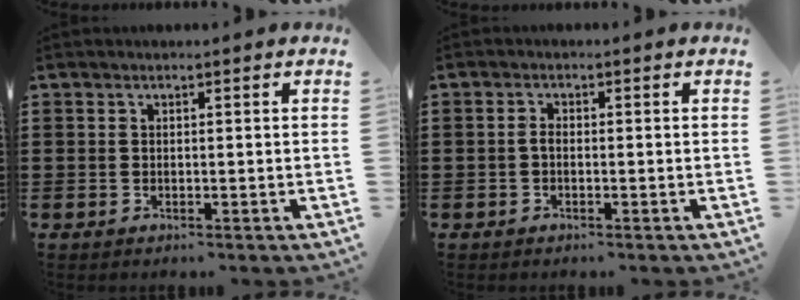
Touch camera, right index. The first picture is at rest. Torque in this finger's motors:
{"motor_torque": [0.25, -0.01, 0.13, 0.04]}